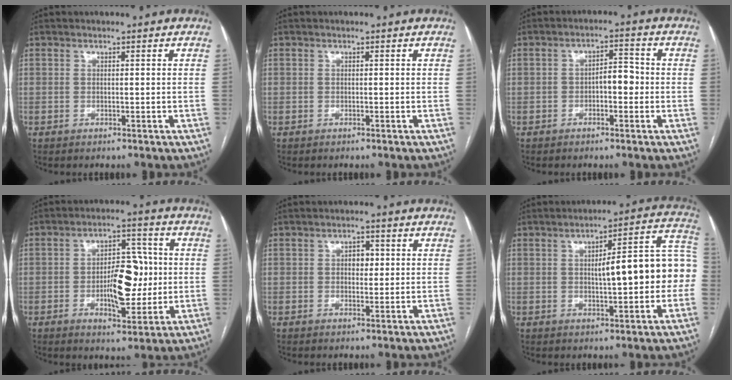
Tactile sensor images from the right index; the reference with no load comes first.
{"total": 0.0}
{"total": 4.0, "force": [-0.8, 1.8, 3.5], "torque": [-0.051, 0.016, -0.015]}
{"total": 10.1, "force": [-0.8, 4.2, 9.1], "torque": [-0.144, 0.012, -0.008]}
{"total": 2.5, "force": [0.4, 1.6, 1.9], "torque": [-0.027, 0.009, 0.006]}
{"total": 13.4, "force": [-0.2, 3.0, 13.1], "torque": [-0.167, 0.045, 0.000]}